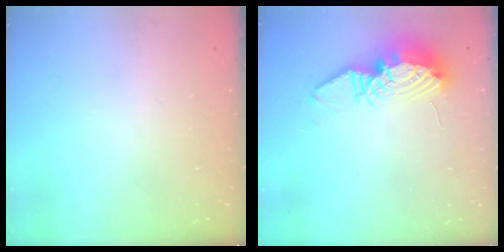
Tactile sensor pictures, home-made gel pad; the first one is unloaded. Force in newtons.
{"total": 13.4, "press": 13.4, "slide": 1.2}